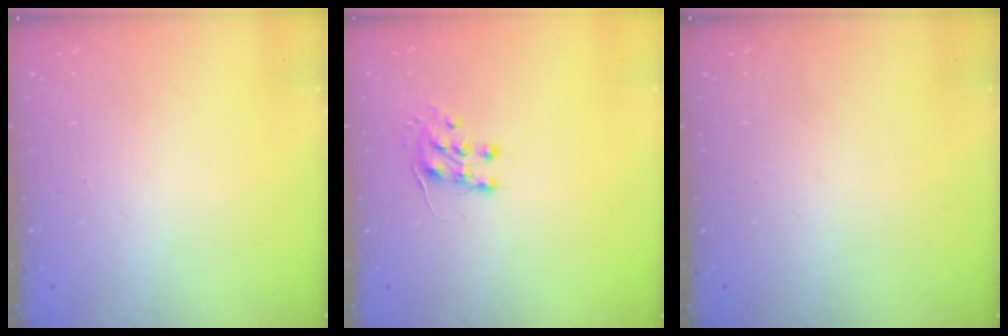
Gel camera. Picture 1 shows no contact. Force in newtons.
{"total": 7.4, "press": 7.4, "slide": 0.7}
{"total": 0.0}